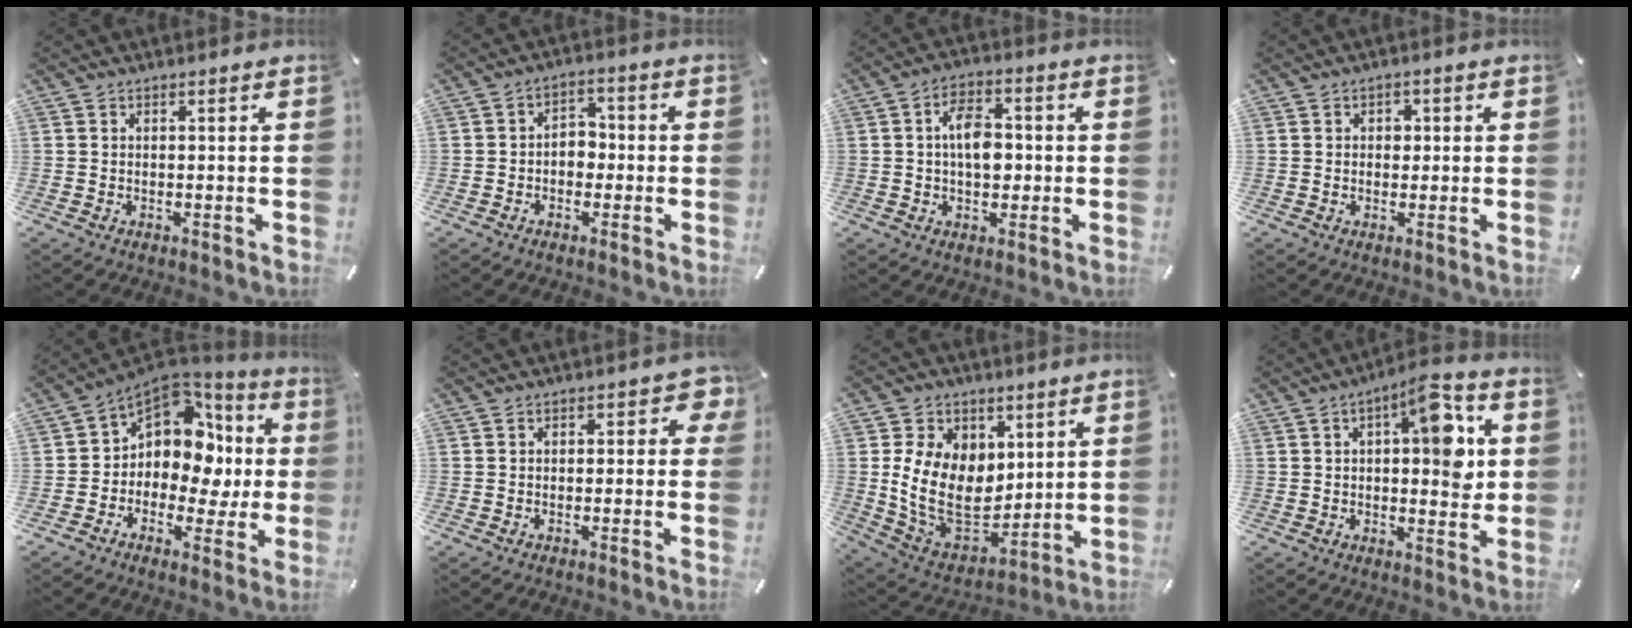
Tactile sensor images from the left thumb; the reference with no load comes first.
{"total": 4.2, "force": [-1.6, 3.4, 1.9], "torque": [-0.029, 0.013, -0.034]}
{"total": 8.0, "force": [0.1, 5.1, 6.1], "torque": [-0.087, 0.008, 0.001]}
{"total": 2.2, "force": [0.1, 1.9, 1.1], "torque": [0.000, -0.002, -0.007]}
{"total": 11.2, "force": [2.0, 8.8, 6.6], "torque": [-0.109, -0.030, 0.034]}
{"total": 3.7, "force": [0.3, 2.3, 2.9], "torque": [-0.033, 0.003, -0.001]}
{"total": 17.3, "force": [2.4, 13.6, 10.5], "torque": [-0.213, -0.035, 0.050]}
{"total": 12.4, "force": [3.6, 5.5, 10.6], "torque": [-0.130, -0.017, 0.055]}